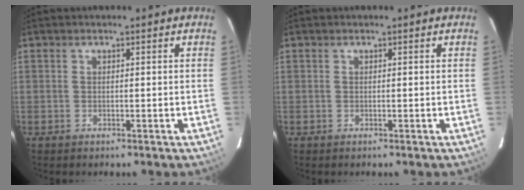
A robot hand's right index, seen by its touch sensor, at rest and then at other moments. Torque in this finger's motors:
{"motor_torque": [0.00, 0.00, 0.02, 0.01]}